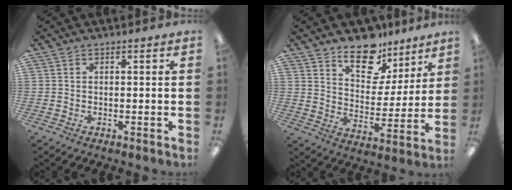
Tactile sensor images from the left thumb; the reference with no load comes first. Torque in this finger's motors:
{"motor_torque": [1.71, 0.84, 1.19, -1.38, 0.09]}